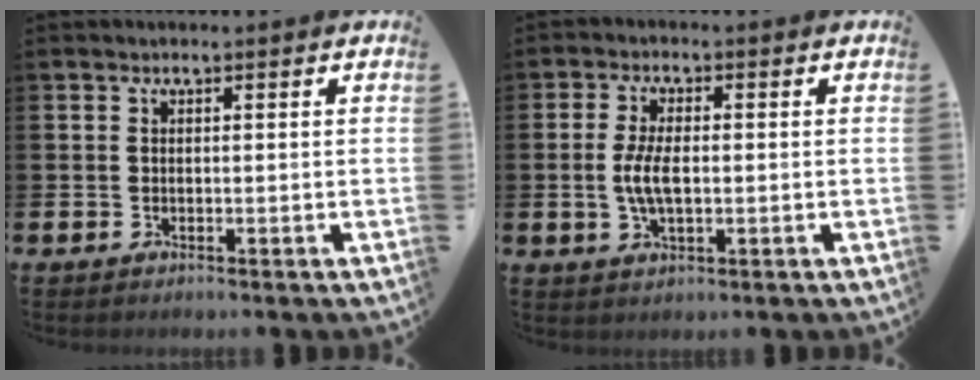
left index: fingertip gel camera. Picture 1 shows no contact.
{"total": 4.9, "force": [-0.1, 2.1, 4.4], "torque": [-0.092, 0.001, -0.008]}